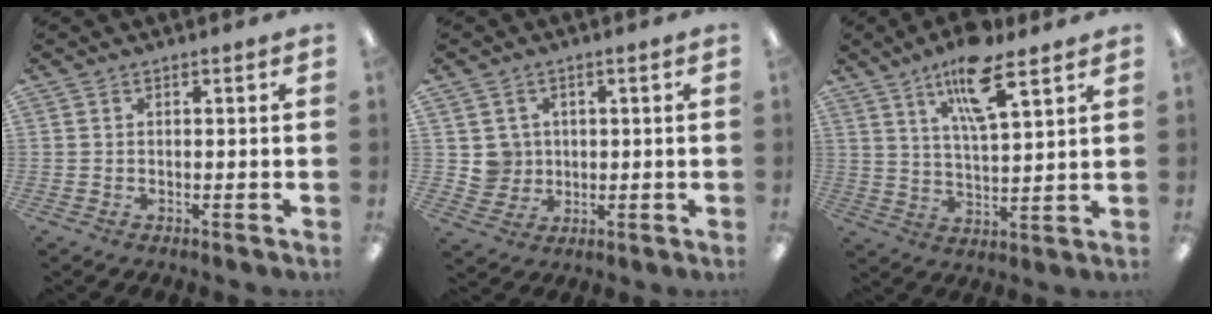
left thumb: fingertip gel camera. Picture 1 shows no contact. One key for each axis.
{"total": 4.7, "fx": 1.2, "fy": 4.6, "fz": 0.1, "tx": 0.004, "ty": -0.001, "tz": 0.020}
{"total": 13.1, "fx": 8.3, "fy": 3.8, "fz": 9.4, "tx": -0.158, "ty": -0.031, "tz": 0.139}